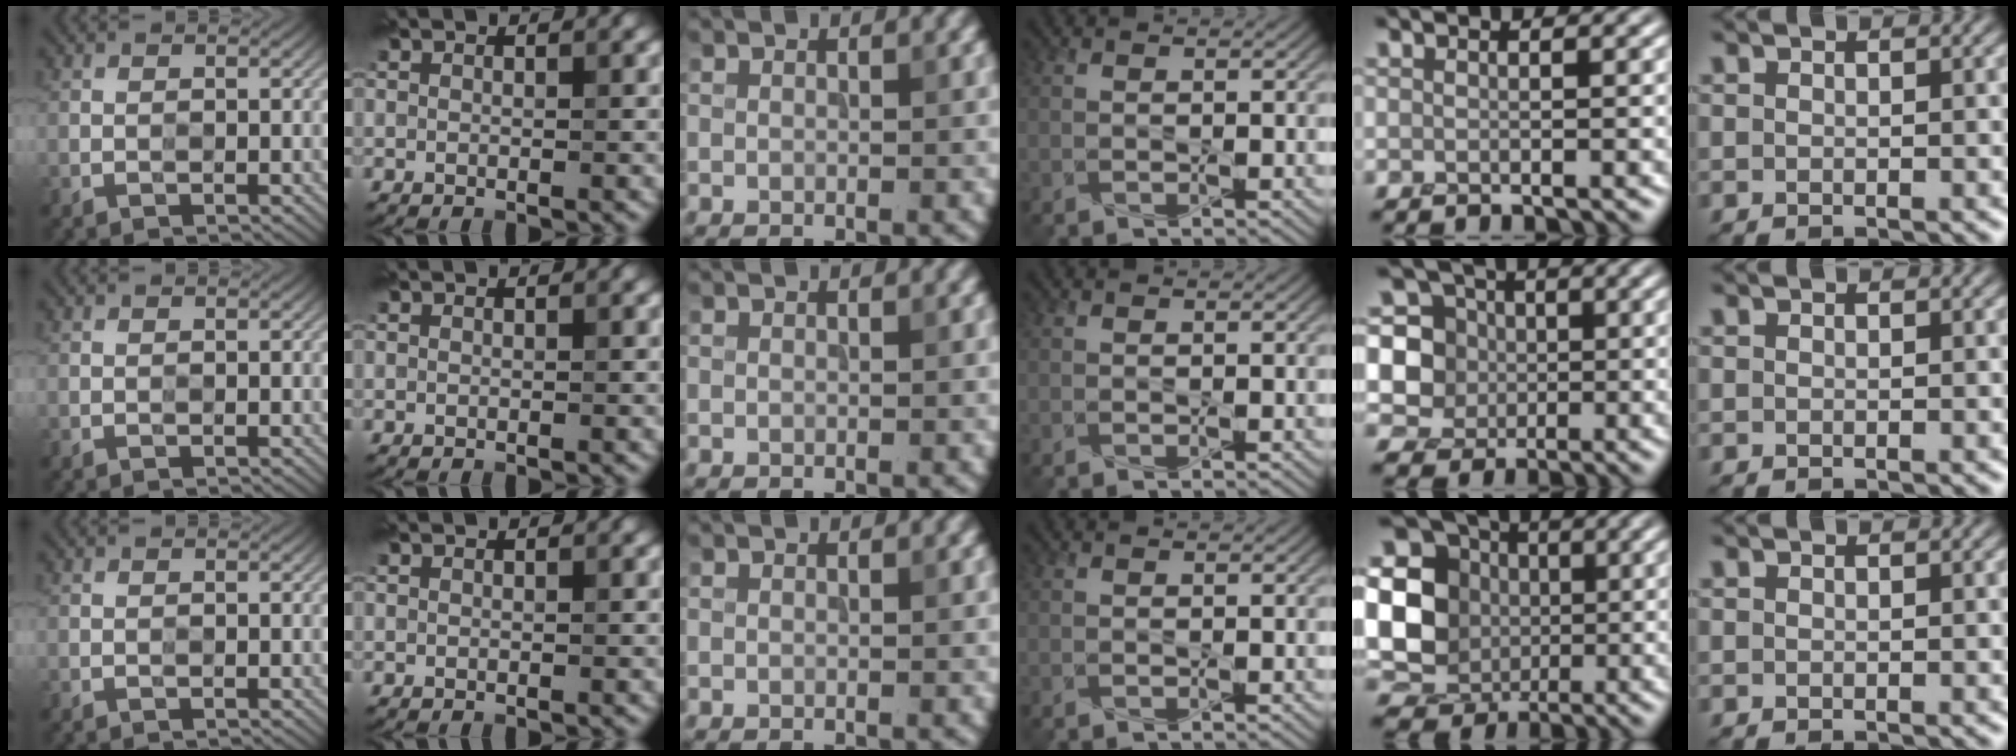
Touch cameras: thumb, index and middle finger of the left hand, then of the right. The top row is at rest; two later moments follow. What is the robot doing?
{"motion": "press", "object": "toy piano key"}